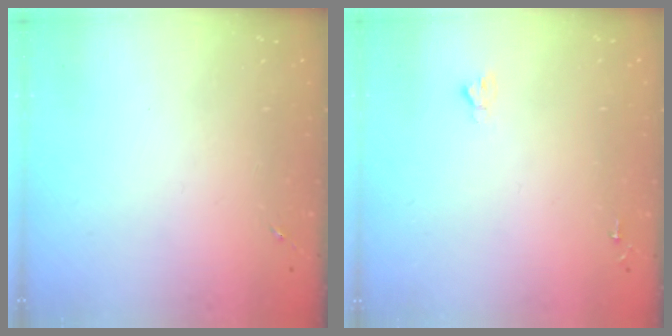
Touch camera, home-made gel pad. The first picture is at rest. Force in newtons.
{"total": 1.9, "press": 1.9, "slide": 0.2}